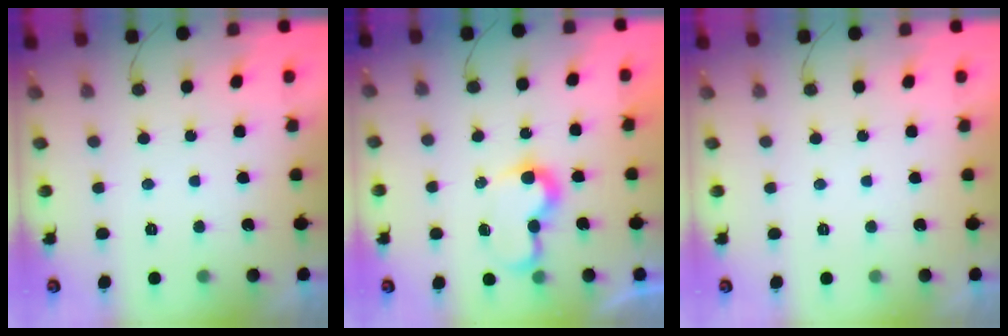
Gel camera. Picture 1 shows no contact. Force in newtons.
{"total": 7.9, "press": 7.9, "slide": 0.7}
{"total": 2.0, "press": 2.0, "slide": 0.1}